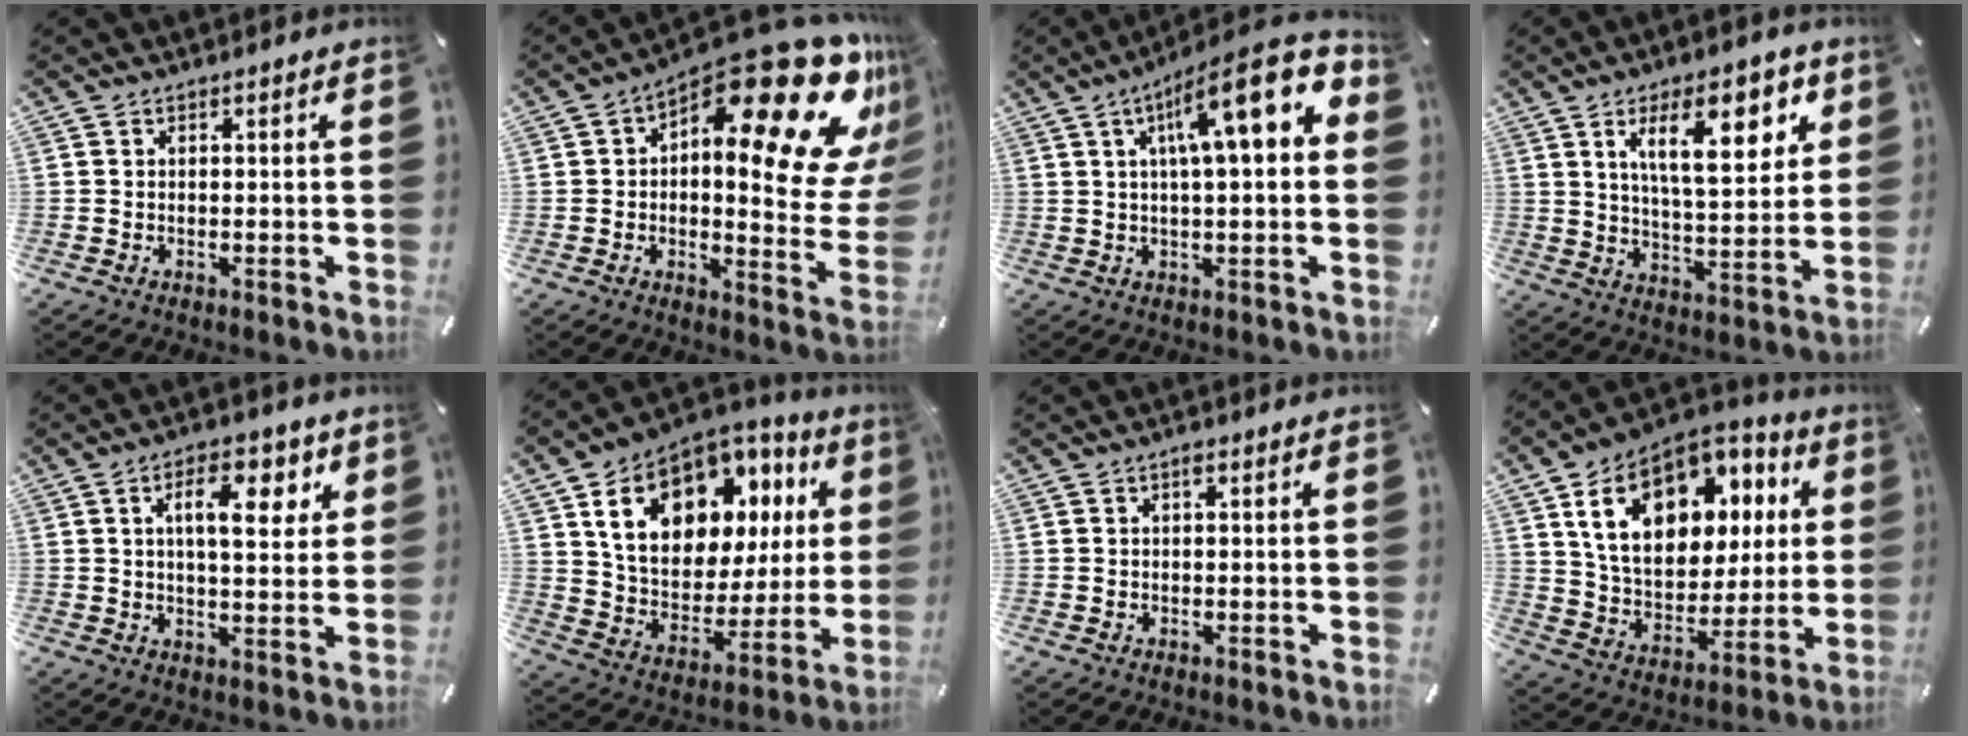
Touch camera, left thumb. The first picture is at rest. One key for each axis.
{"total": 27.2, "fx": 14.3, "fy": 10.4, "fz": 20.6, "tx": -0.257, "ty": -0.119, "tz": 0.238}
{"total": 16.0, "fx": 5.8, "fy": 3.7, "fz": 14.4, "tx": -0.222, "ty": -0.029, "tz": 0.087}
{"total": 16.2, "fx": 7.5, "fy": 6.8, "fz": 12.7, "tx": -0.194, "ty": -0.016, "tz": 0.119}
{"total": 10.6, "fx": 4.2, "fy": 4.9, "fz": 8.4, "tx": -0.126, "ty": -0.005, "tz": 0.064}
{"total": 18.1, "fx": 8.6, "fy": 12.4, "fz": 10.0, "tx": -0.172, "ty": -0.047, "tz": 0.157}
{"total": 0.9, "fx": 0.3, "fy": 0.4, "fz": 0.8, "tx": -0.015, "ty": 0.005, "tz": 0.003}
{"total": 19.5, "fx": 8.3, "fy": 13.5, "fz": 11.4, "tx": -0.206, "ty": -0.032, "tz": 0.154}